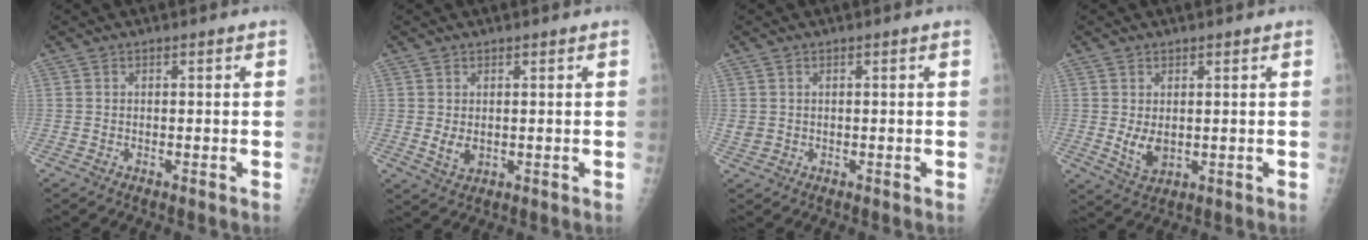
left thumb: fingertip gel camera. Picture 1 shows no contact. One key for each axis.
{"total": 2.8, "fx": 0.3, "fy": 2.0, "fz": 1.9, "tx": -0.024, "ty": -0.007, "tz": 0.013}
{"total": 1.4, "fx": 0.4, "fy": 1.2, "fz": 0.6, "tx": -0.011, "ty": 0.000, "tz": 0.011}
{"total": 4.1, "fx": 0.4, "fy": 2.8, "fz": 3.0, "tx": -0.045, "ty": -0.012, "tz": 0.018}